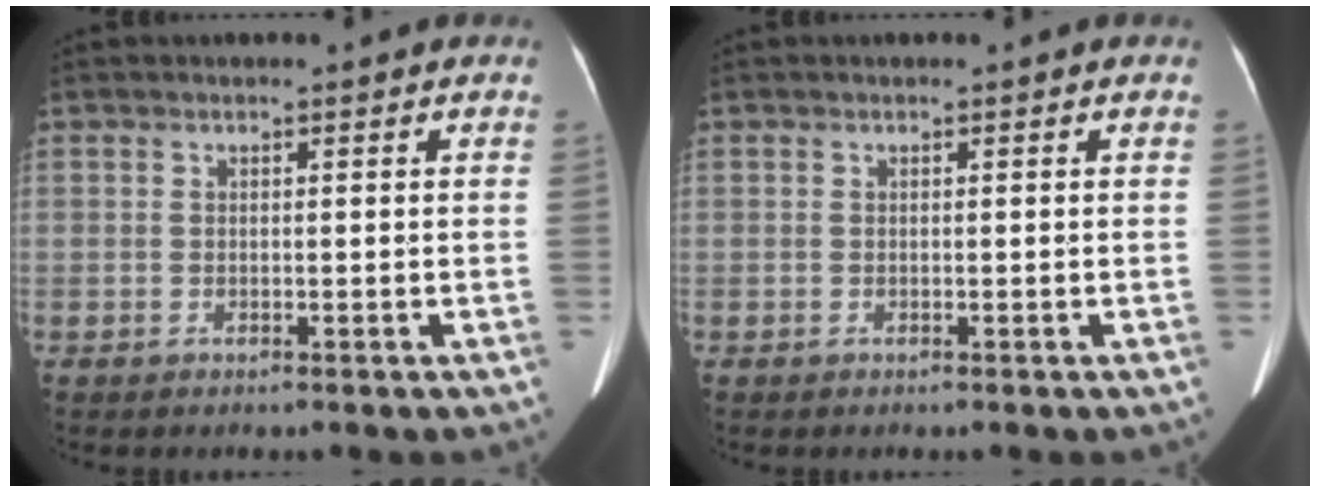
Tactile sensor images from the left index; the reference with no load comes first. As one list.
[{"total": 0.0}]